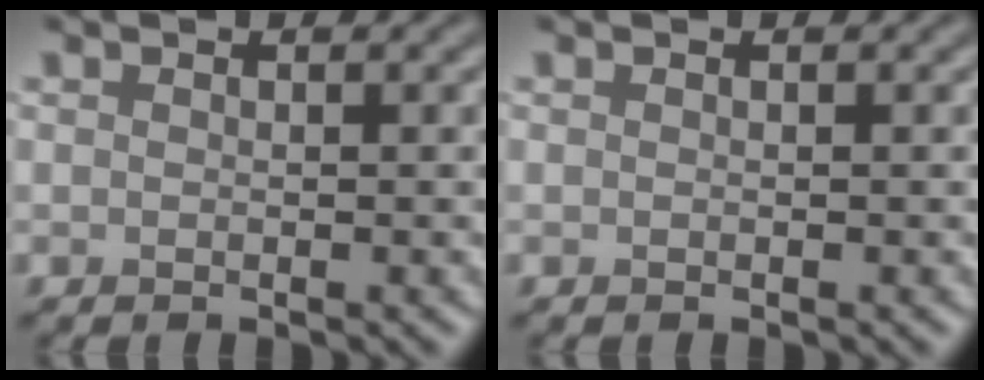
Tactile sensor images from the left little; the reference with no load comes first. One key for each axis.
{"total": 0.0}